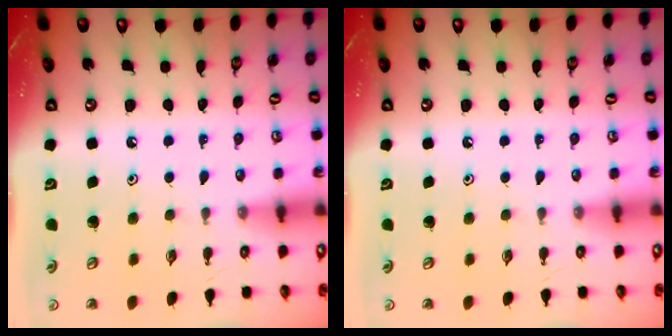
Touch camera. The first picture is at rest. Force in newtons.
{"total": 0.0}